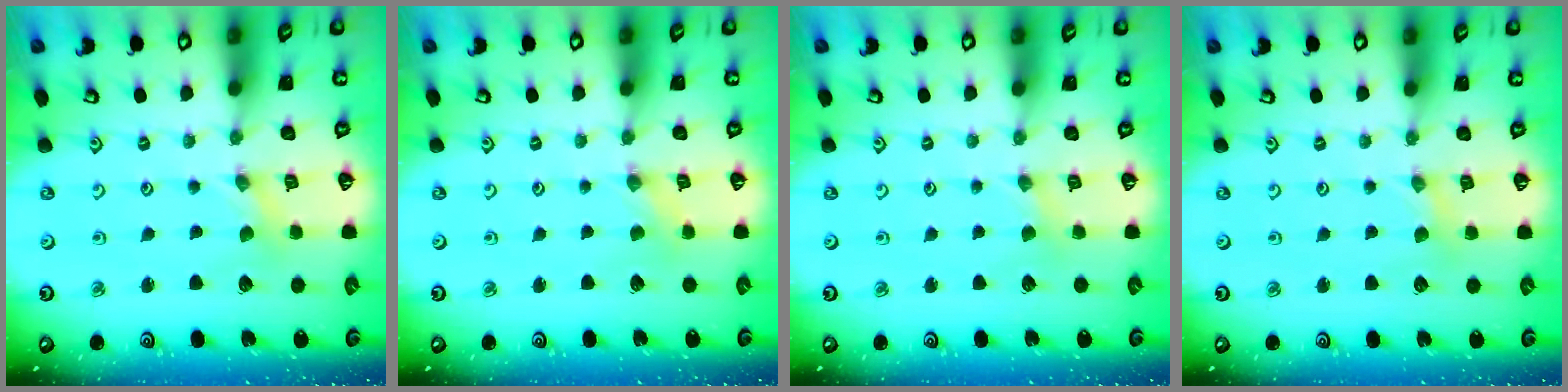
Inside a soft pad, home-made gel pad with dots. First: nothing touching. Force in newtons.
{"total": 0.0}
{"total": 1.5, "press": 1.5, "slide": 0.3}
{"total": 2.3, "press": 2.3, "slide": 0.2}